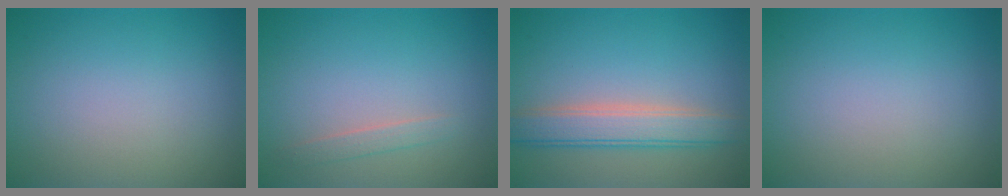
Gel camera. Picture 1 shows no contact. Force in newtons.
{"total": 1.1, "press": 1.1, "slide": 0.1}
{"total": 4.3, "press": 4.3, "slide": 0.2}
{"total": 0.0}